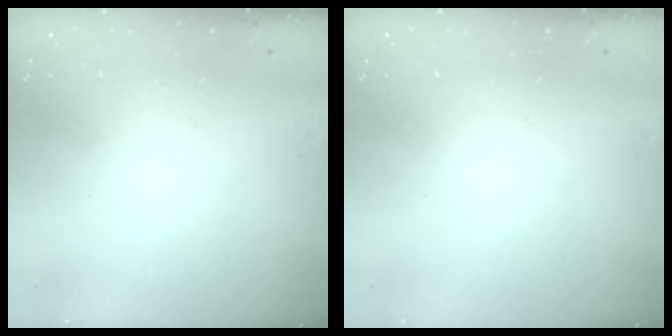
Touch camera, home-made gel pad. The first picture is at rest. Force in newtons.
{"total": 0.0}